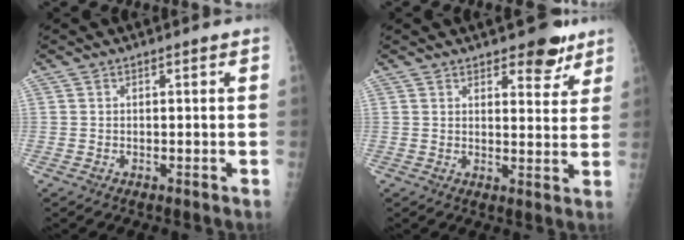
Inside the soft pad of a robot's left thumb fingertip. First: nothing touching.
{"total": 6.7, "force": [4.7, 2.9, 3.7], "torque": [-0.019, -0.027, 0.062]}